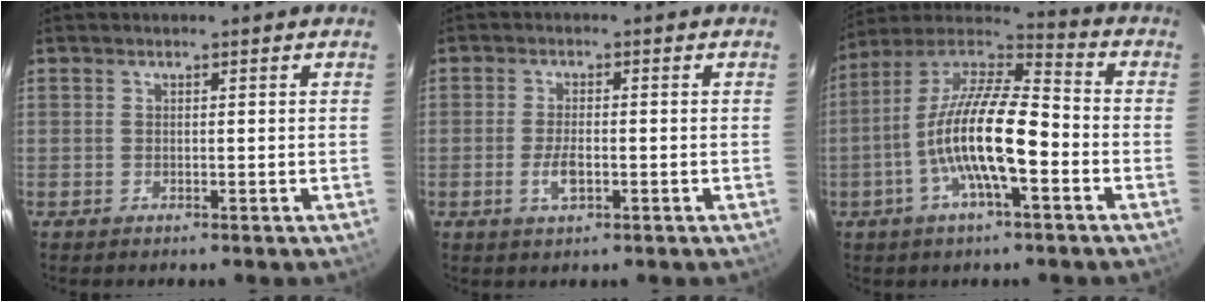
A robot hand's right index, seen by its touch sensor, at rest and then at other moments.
{"total": 3.7, "force": [-1.3, 1.5, 3.2], "torque": [-0.067, -0.003, -0.023]}
{"total": 16.1, "force": [-4.7, 4.2, 14.8], "torque": [-0.278, -0.003, -0.097]}